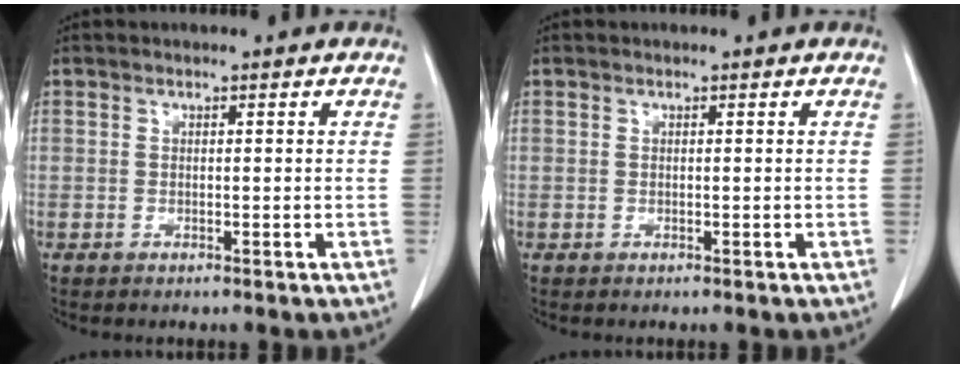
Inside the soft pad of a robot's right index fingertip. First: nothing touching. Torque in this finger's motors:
{"motor_torque": [0.00, 0.00, 0.00, 0.00]}